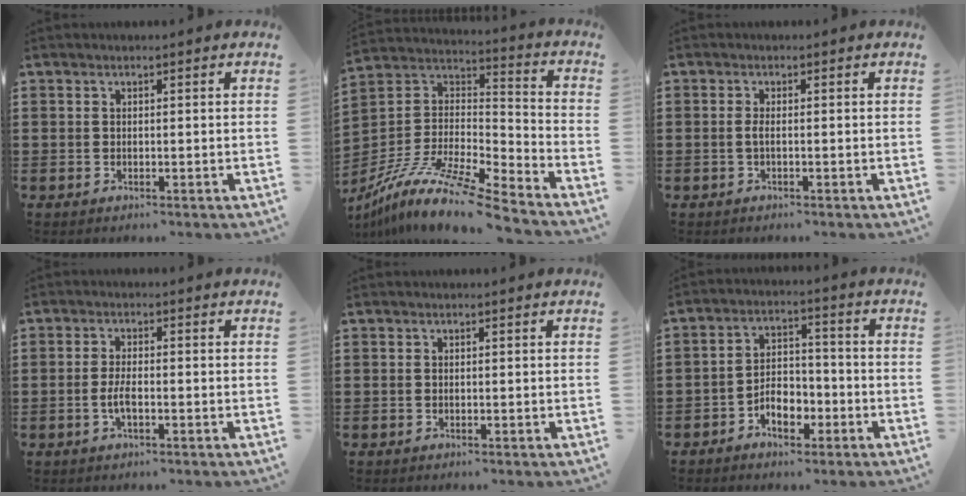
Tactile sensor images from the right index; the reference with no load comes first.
{"total": 13.0, "force": [-10.4, 1.3, 7.8], "torque": [-0.153, 0.010, -0.201]}
{"total": 1.3, "force": [-0.4, 0.2, 1.2], "torque": [-0.039, -0.007, -0.013]}
{"total": 3.0, "force": [-0.8, 0.9, 2.8], "torque": [-0.065, -0.003, -0.020]}
{"total": 0.0}
{"total": 5.7, "force": [-3.0, 3.3, 3.5], "torque": [-0.052, 0.012, -0.056]}